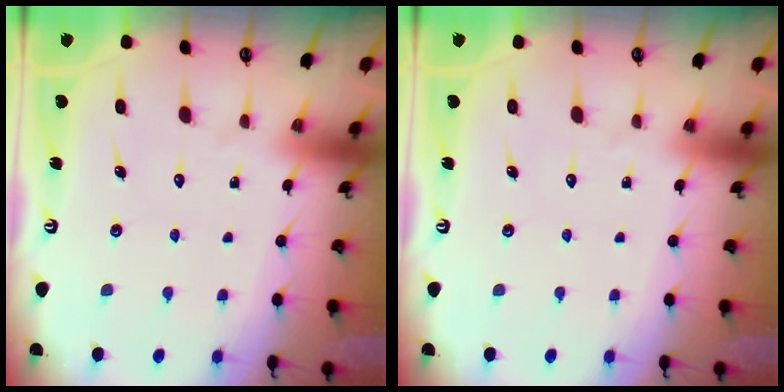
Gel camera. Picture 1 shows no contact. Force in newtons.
{"total": 0.0}